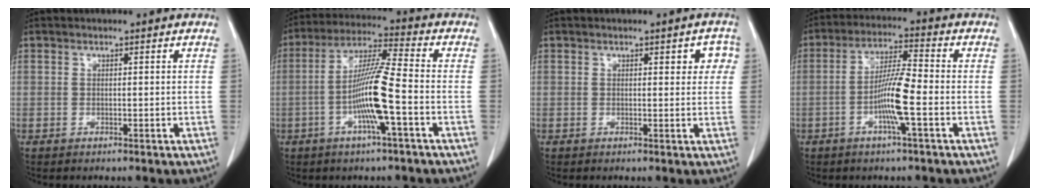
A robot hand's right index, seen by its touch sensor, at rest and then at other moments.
{"total": 10.7, "force": [-2.9, -0.2, 10.3], "torque": [-0.200, 0.002, -0.060]}
{"total": 3.1, "force": [1.0, 1.5, 2.5], "torque": [-0.017, 0.009, 0.008]}
{"total": 8.0, "force": [-2.3, 0.0, 7.6], "torque": [-0.149, 0.002, -0.048]}